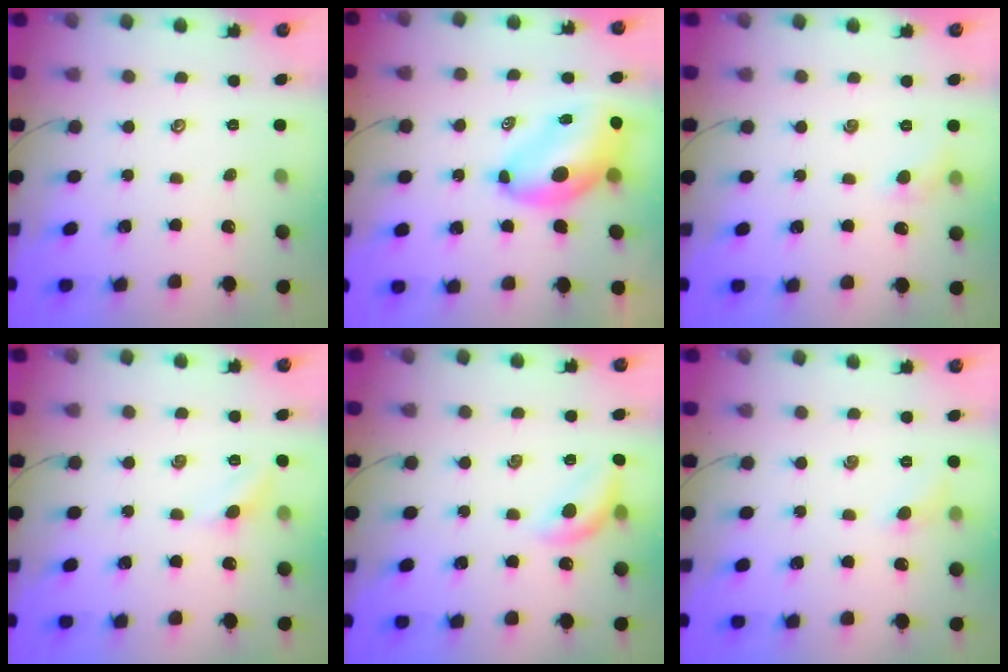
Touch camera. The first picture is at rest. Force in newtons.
{"total": 10.1, "press": 9.7, "slide": 2.8}
{"total": 5.2, "press": 4.9, "slide": 1.6}
{"total": 6.0, "press": 5.8, "slide": 1.5}
{"total": 11.4, "press": 11.2, "slide": 2.4}
{"total": 5.3, "press": 5.0, "slide": 1.8}